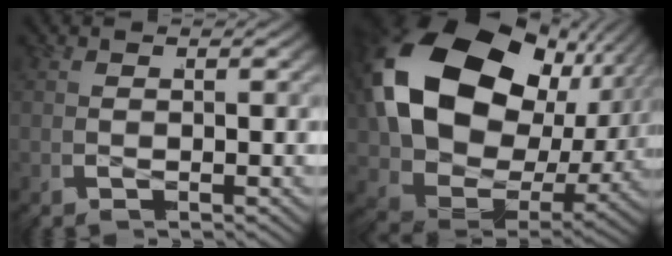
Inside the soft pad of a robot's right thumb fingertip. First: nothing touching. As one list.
[{"total": 19.6, "force": [1.2, 13.5, 14.2], "torque": [-0.311, -0.036, 0.035]}]